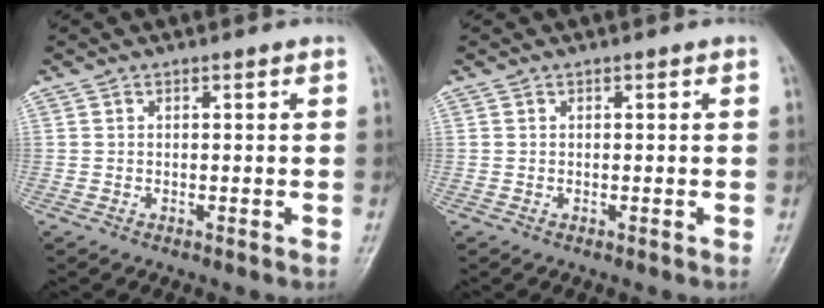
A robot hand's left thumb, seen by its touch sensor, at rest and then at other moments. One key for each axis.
{"total": 0.0}